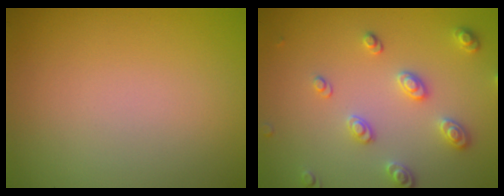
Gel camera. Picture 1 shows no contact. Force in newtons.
{"total": 2.9, "press": 2.7, "slide": 1.0}